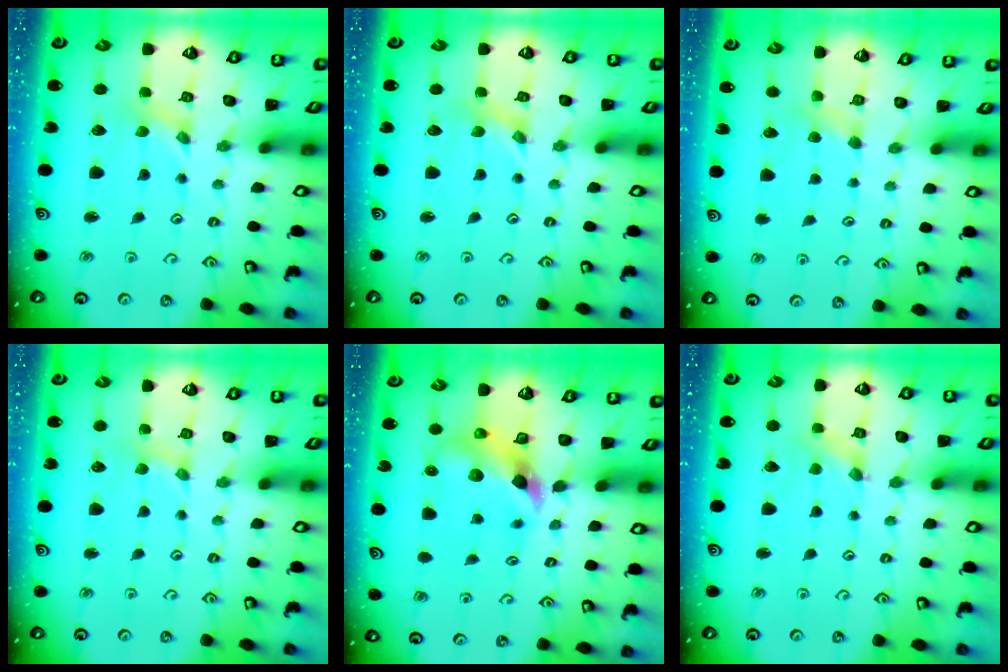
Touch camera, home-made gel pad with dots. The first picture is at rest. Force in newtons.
{"total": 0.8, "press": 0.8, "slide": 0.1}
{"total": 3.1, "press": 3.1, "slide": 0.5}
{"total": 1.7, "press": 1.7, "slide": 0.3}
{"total": 7.3, "press": 7.3, "slide": 0.9}
{"total": 0.0}